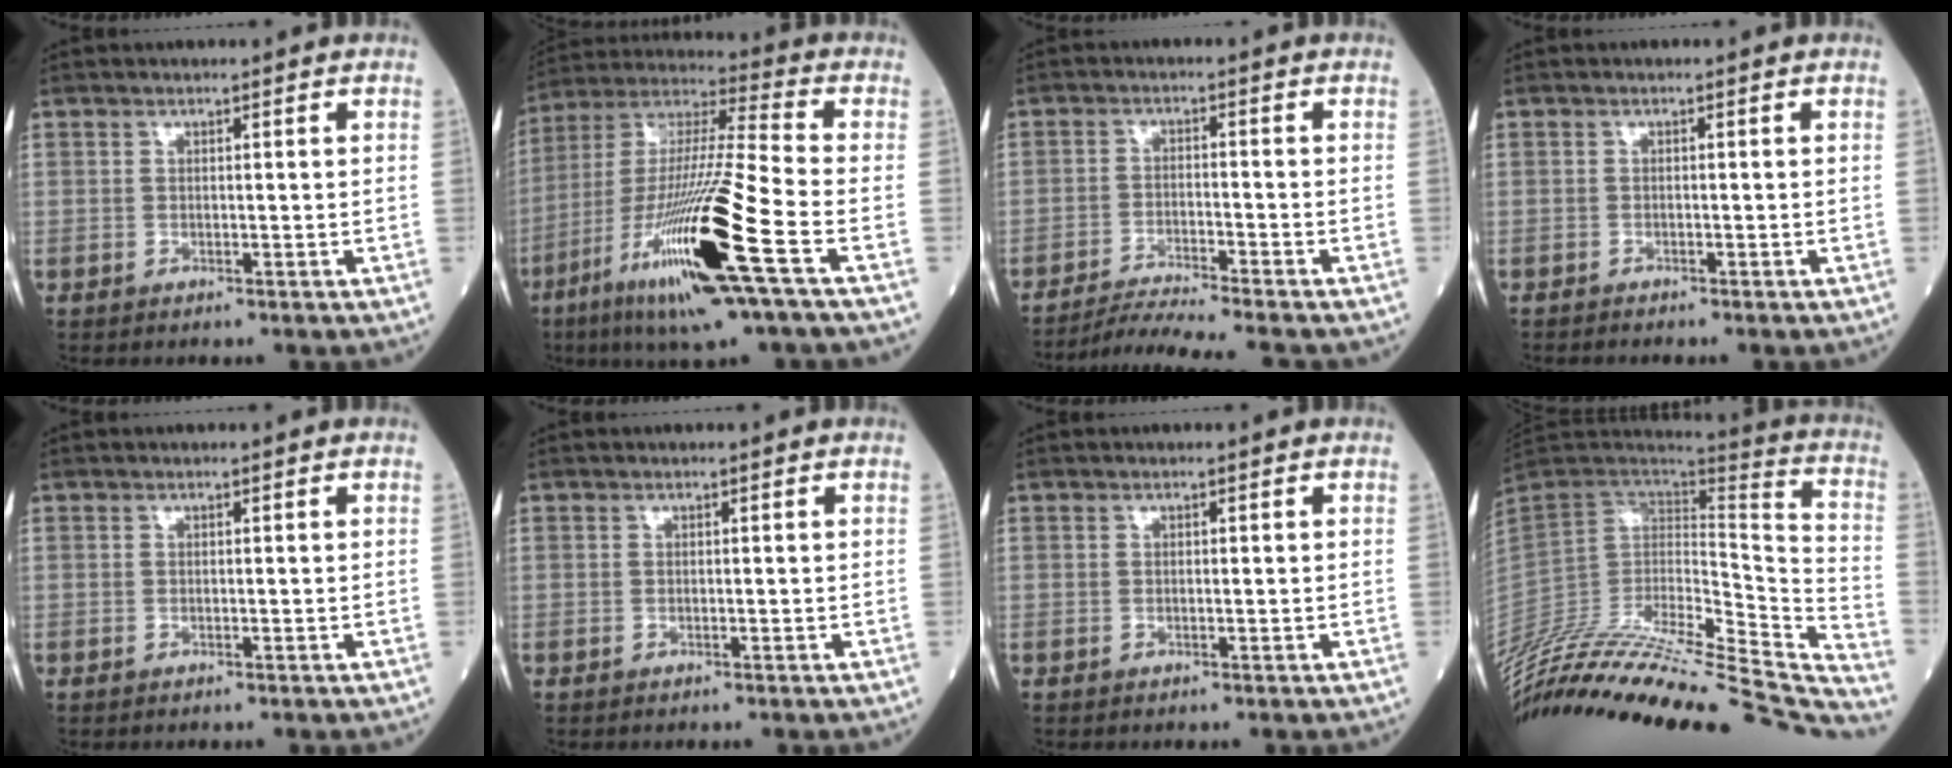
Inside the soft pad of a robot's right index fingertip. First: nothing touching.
{"total": 21.3, "force": [-8.7, 0.3, 19.4], "torque": [-0.388, -0.038, -0.168]}
{"total": 9.1, "force": [-8.3, -1.0, 3.5], "torque": [-0.053, -0.018, -0.139]}
{"total": 0.9, "force": [-0.9, 0.0, 0.1], "torque": [-0.006, -0.002, -0.016]}
{"total": 0.0}
{"total": 0.0}
{"total": 0.0}
{"total": 46.4, "force": [-42.3, 4.8, 18.6], "torque": [-0.278, -0.086, -0.605]}